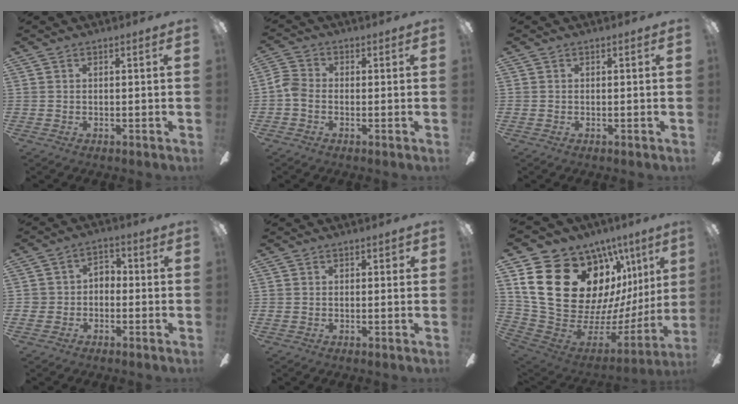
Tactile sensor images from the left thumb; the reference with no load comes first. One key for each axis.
{"total": 4.0, "fx": -1.3, "fy": 2.8, "fz": 2.6, "tx": -0.056, "ty": 0.008, "tz": -0.023}
{"total": 0.0}
{"total": 4.6, "fx": -2.3, "fy": 3.7, "fz": 1.4, "tx": -0.033, "ty": 0.019, "tz": -0.046}
{"total": 1.1, "fx": -0.4, "fy": 0.9, "fz": 0.5, "tx": -0.002, "ty": 0.004, "tz": -0.010}
{"total": 27.5, "fx": 11.8, "fy": 17.7, "fz": 17.5, "tx": -0.330, "ty": -0.080, "tz": 0.260}